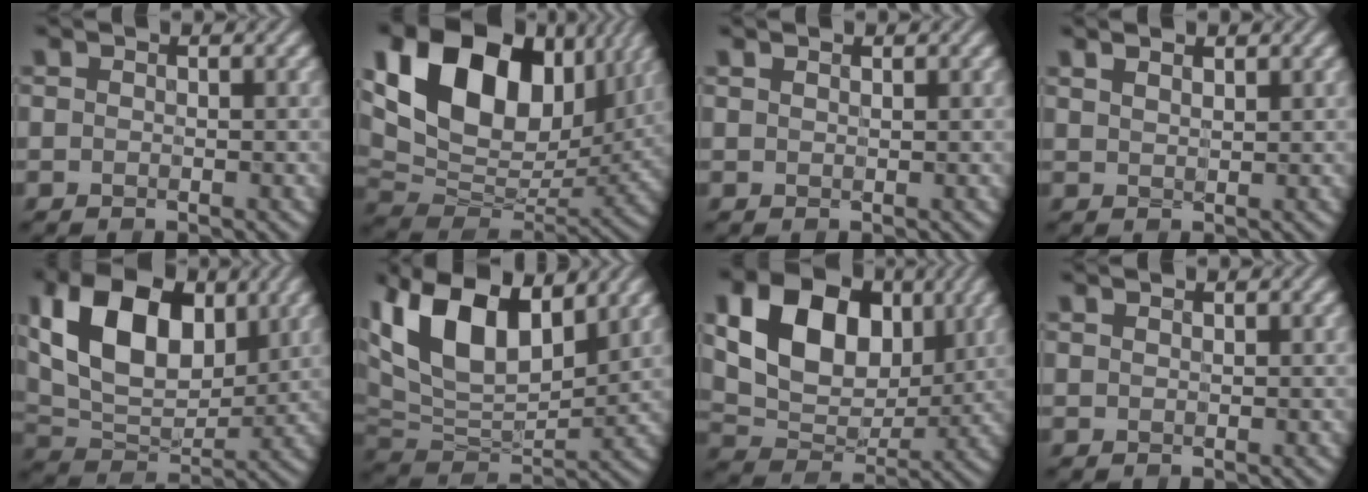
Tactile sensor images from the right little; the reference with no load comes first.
{"total": 16.7, "force": [6.1, 10.9, 11.1], "torque": [-0.225, 0.033, 0.109]}
{"total": 1.1, "force": [0.9, 0.5, 0.6], "torque": [-0.006, 0.010, 0.001]}
{"total": 2.4, "force": [1.7, 1.0, 1.4], "torque": [-0.019, 0.017, 0.012]}
{"total": 11.6, "force": [3.5, 7.2, 8.3], "torque": [-0.156, 0.010, 0.060]}
{"total": 12.3, "force": [5.3, 6.6, 9.0], "torque": [-0.188, 0.015, 0.093]}
{"total": 11.0, "force": [3.0, 7.6, 7.4], "torque": [-0.137, 0.005, 0.051]}
{"total": 0.8, "force": [0.6, 0.3, 0.4], "torque": [-0.003, 0.006, 0.000]}